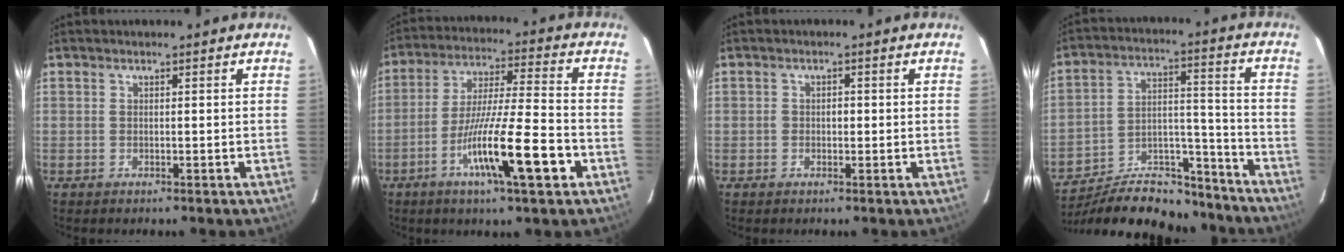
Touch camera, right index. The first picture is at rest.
{"total": 14.6, "force": [-6.0, 0.6, 13.3], "torque": [-0.236, -0.014, -0.105]}
{"total": 1.5, "force": [-0.1, 1.0, 1.0], "torque": [-0.015, 0.003, -0.003]}
{"total": 17.9, "force": [-16.7, 4.2, 4.7], "torque": [-0.093, 0.033, -0.265]}